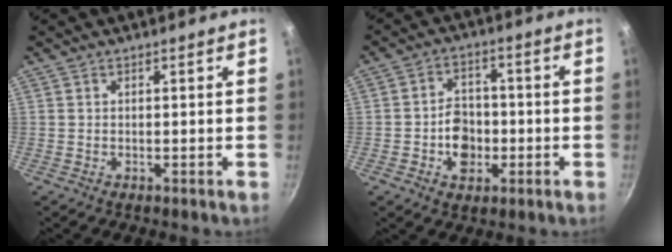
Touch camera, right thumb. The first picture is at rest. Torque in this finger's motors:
{"motor_torque": [0.87, 0.65, 0.99, -0.27, 0.04]}